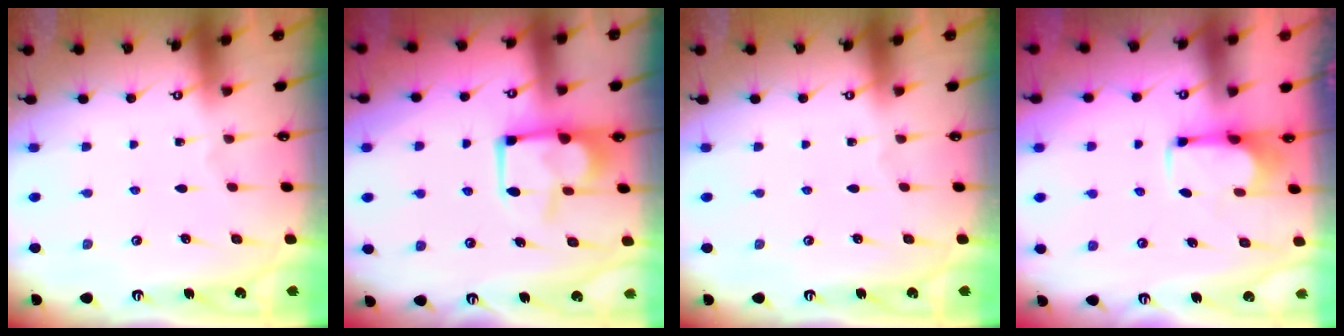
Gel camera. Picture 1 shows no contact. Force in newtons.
{"total": 5.0, "press": 4.9, "slide": 1.0}
{"total": 0.0}
{"total": 2.8, "press": 2.6, "slide": 1.1}